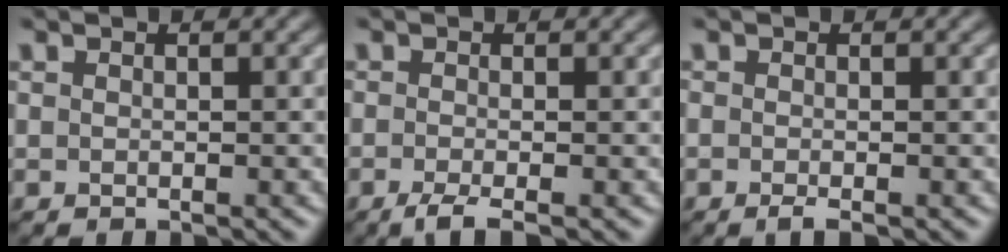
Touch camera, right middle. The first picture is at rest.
{"total": 2.2, "force": [-1.4, 0.4, 1.7], "torque": [-0.036, -0.007, -0.033]}
{"total": 1.2, "force": [-0.7, 0.2, 0.9], "torque": [-0.019, -0.006, -0.014]}